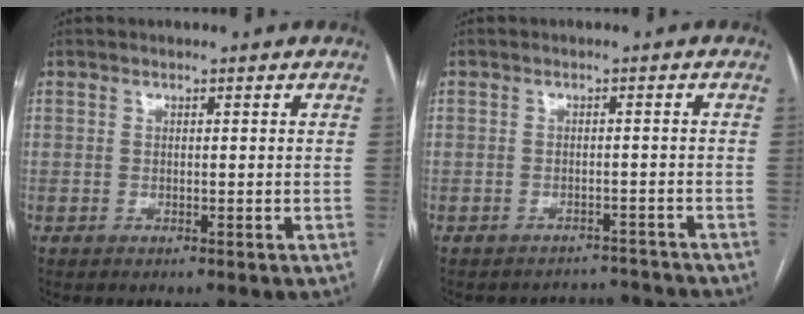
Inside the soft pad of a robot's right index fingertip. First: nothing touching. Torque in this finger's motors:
{"motor_torque": [-0.08, 0.03, -0.05, -0.03]}